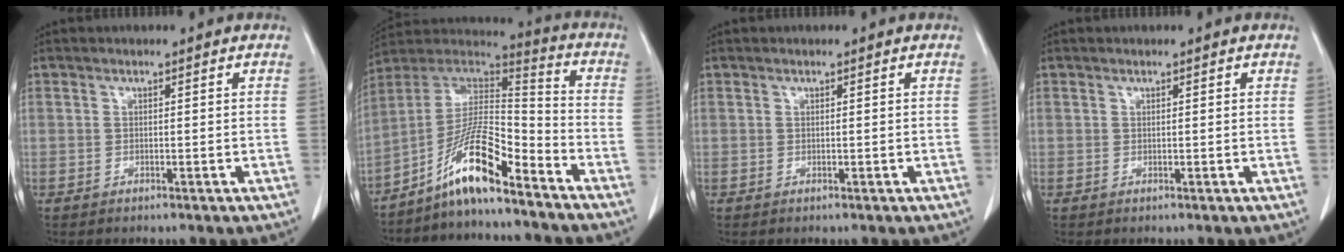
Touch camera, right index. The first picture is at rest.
{"total": 12.6, "force": [-8.6, 1.8, 9.0], "torque": [-0.167, 0.018, -0.156]}
{"total": 0.0}
{"total": 0.0}